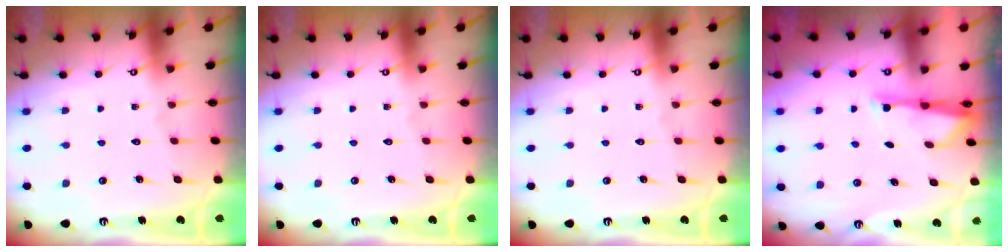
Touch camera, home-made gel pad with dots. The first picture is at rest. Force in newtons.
{"total": 0.0}
{"total": 0.0}
{"total": 3.1, "press": 3.0, "slide": 0.6}